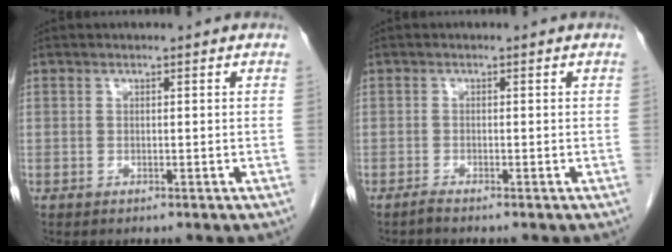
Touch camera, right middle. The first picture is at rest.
{"total": 0.7, "force": [-0.7, -0.2, 0.3], "torque": [-0.008, -0.001, -0.013]}